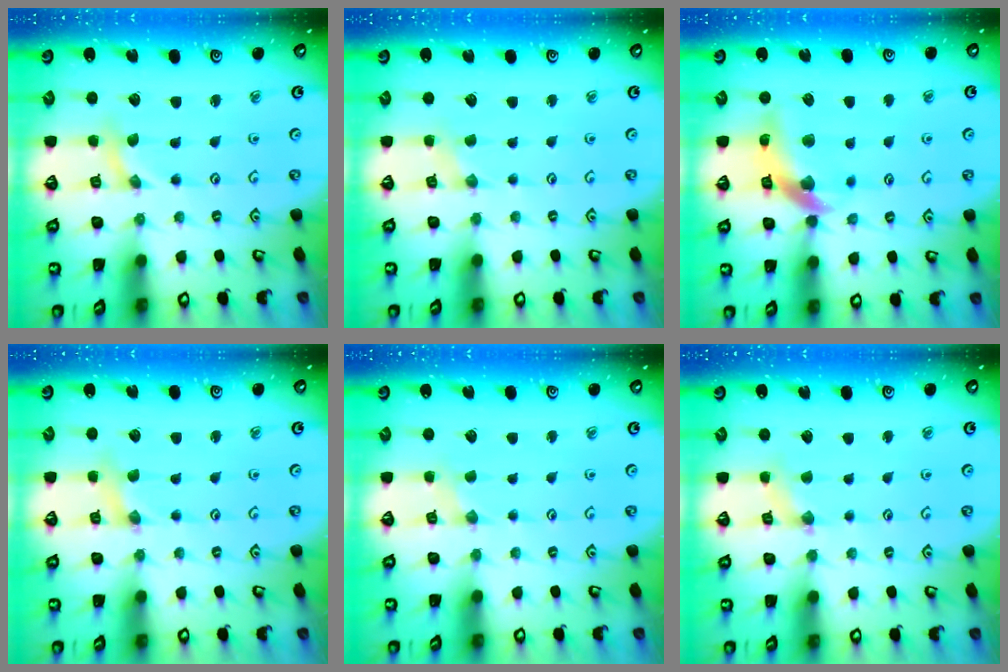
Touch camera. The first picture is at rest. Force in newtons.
{"total": 0.0}
{"total": 13.8, "press": 13.7, "slide": 1.5}
{"total": 1.9, "press": 1.9, "slide": 0.3}
{"total": 0.0}
{"total": 1.0, "press": 1.0, "slide": 0.3}